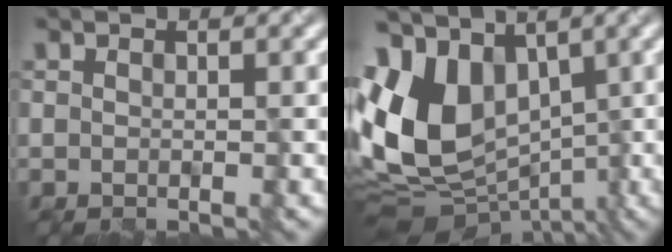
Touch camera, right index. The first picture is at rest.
{"total": 11.0, "force": [0.6, 7.7, 7.8], "torque": [-0.165, 0.008, -0.009]}